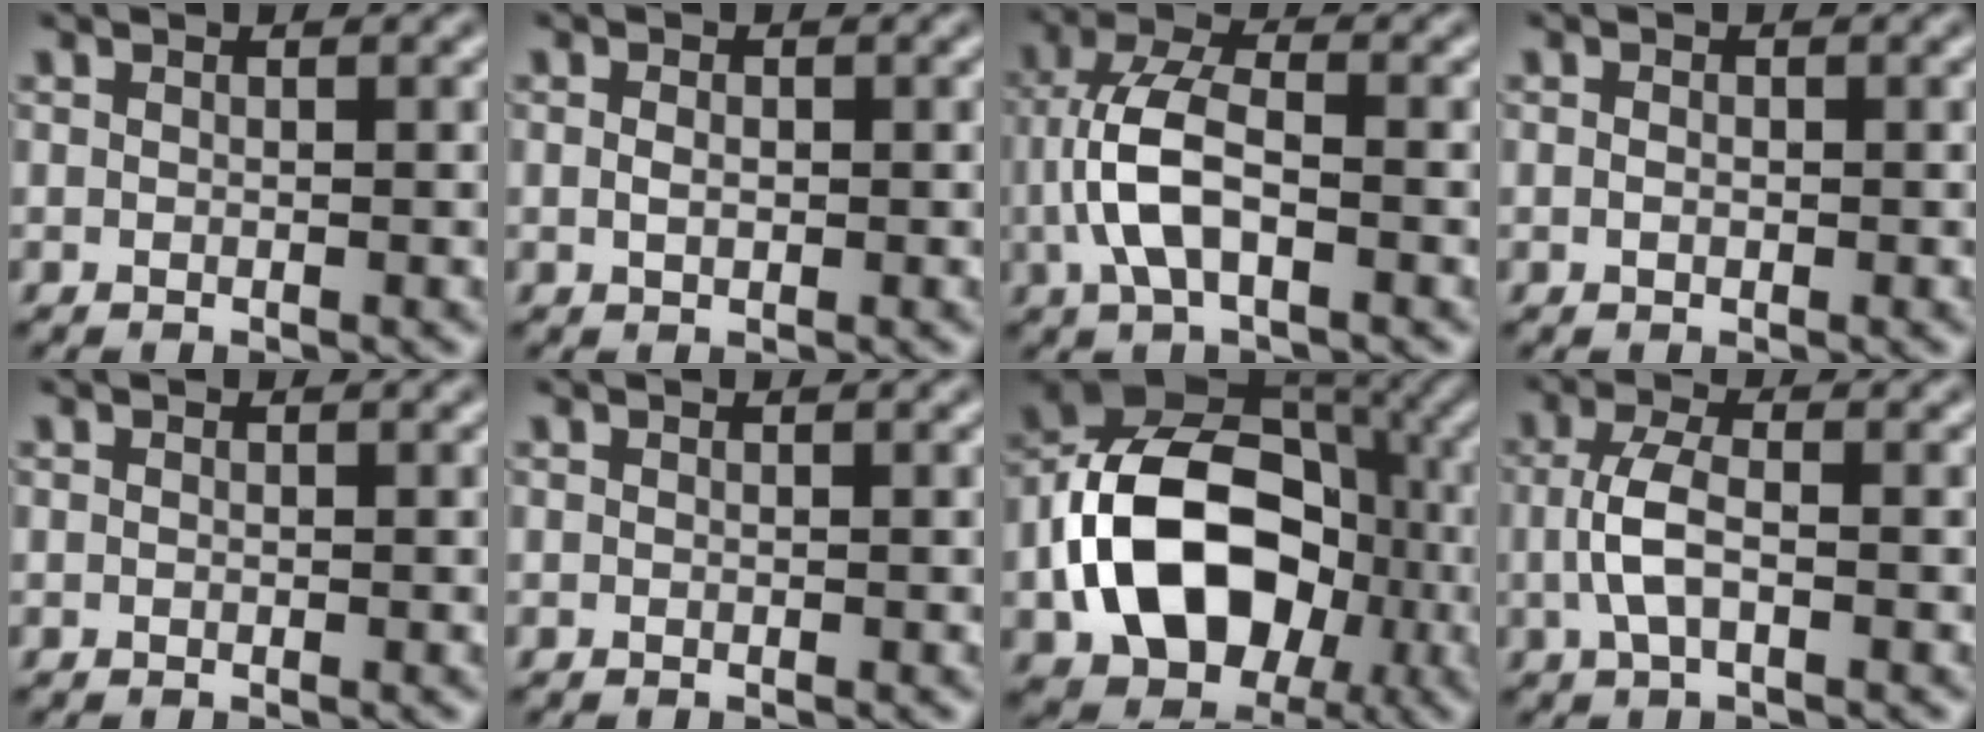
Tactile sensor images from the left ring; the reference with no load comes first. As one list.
[{"total": 1.2, "force": [0.0, 0.8, 0.8], "torque": [-0.016, -0.001, 0.000]}, {"total": 5.7, "force": [-1.1, 2.7, 4.9], "torque": [-0.106, 0.008, -0.025]}, {"total": 0.8, "force": [-0.1, 0.6, 0.5], "torque": [-0.010, -0.001, -0.001]}, {"total": 0.0}, {"total": 0.0}, {"total": 13.4, "force": [-3.0, 9.6, 8.9], "torque": [-0.150, 0.006, -0.065]}, {"total": 3.3, "force": [-0.4, 1.4, 3.0], "torque": [-0.067, 0.003, -0.010]}]